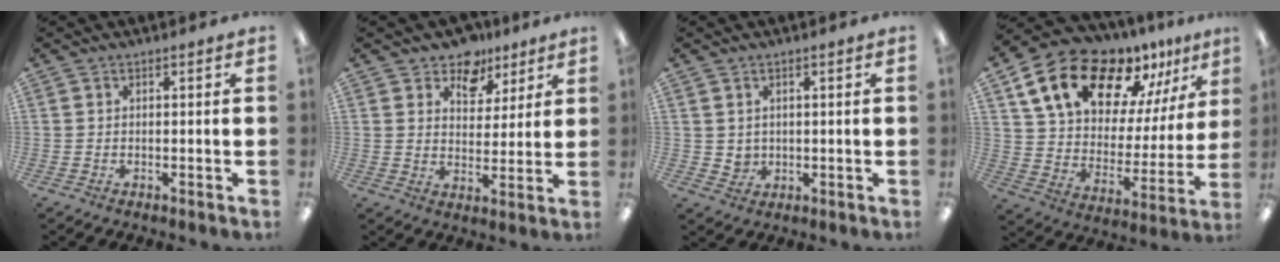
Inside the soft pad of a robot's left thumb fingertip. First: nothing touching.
{"total": 9.0, "force": [6.7, 5.6, 2.2], "torque": [-0.036, -0.040, 0.122]}
{"total": 2.5, "force": [1.1, 2.2, 0.3], "torque": [-0.003, -0.003, 0.019]}
{"total": 19.2, "force": [14.3, 8.6, 9.5], "torque": [-0.167, -0.098, 0.251]}